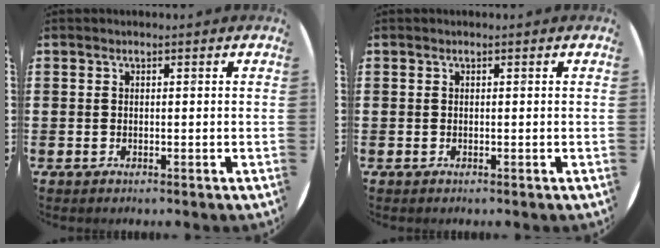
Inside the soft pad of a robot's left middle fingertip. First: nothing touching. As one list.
[{"total": 0.0}]